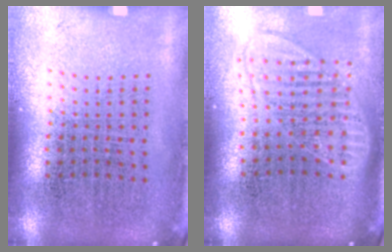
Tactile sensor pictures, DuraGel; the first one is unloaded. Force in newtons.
{"total": 1.8, "press": 1.5, "slide": 1.0}